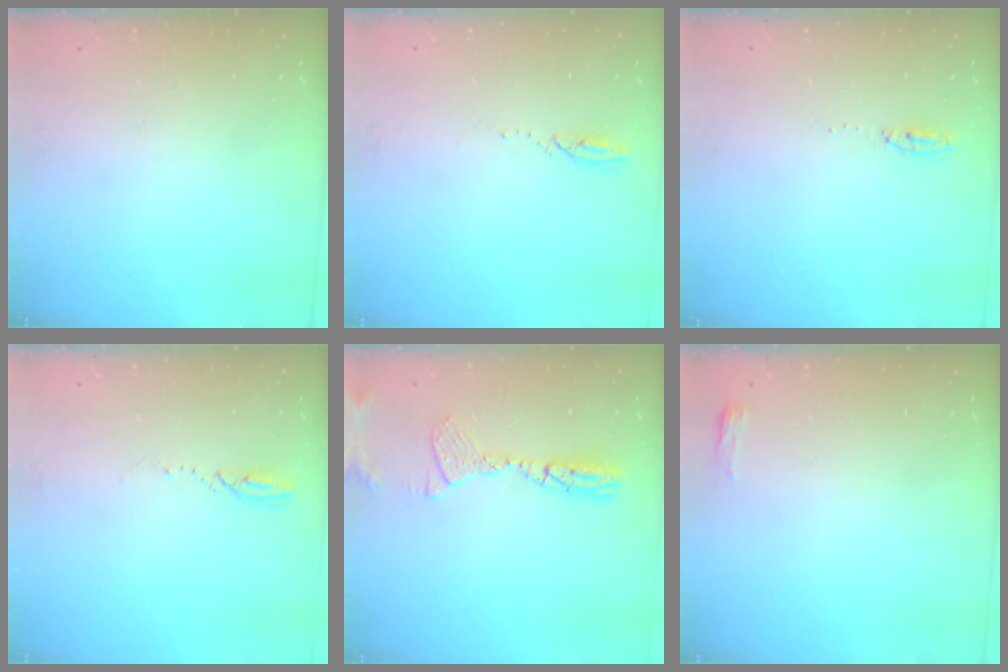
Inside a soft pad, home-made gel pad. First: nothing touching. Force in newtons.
{"total": 2.3, "press": 2.3, "slide": 0.3}
{"total": 3.7, "press": 3.5, "slide": 1.1}
{"total": 2.5, "press": 2.4, "slide": 0.3}
{"total": 12.0, "press": 11.8, "slide": 2.5}
{"total": 2.8, "press": 2.6, "slide": 1.1}